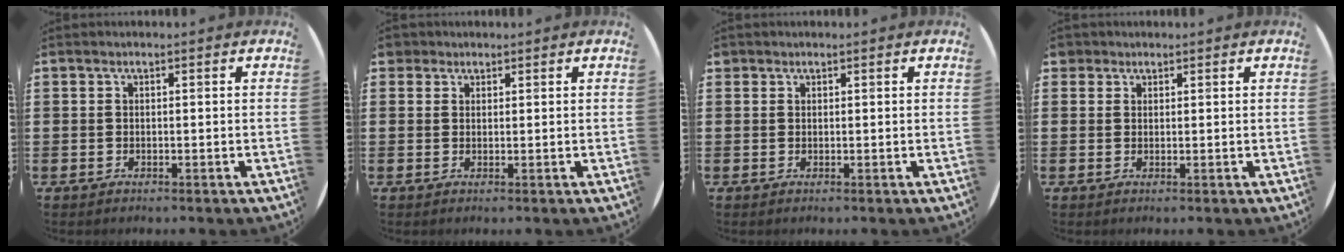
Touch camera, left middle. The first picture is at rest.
{"total": 1.6, "force": [1.3, 0.9, 0.1], "torque": [0.003, 0.002, 0.024]}
{"total": 0.6, "force": [0.5, 0.3, -0.1], "torque": [0.002, 0.004, 0.010]}
{"total": 1.4, "force": [1.1, 0.7, 0.1], "torque": [0.004, 0.002, 0.021]}